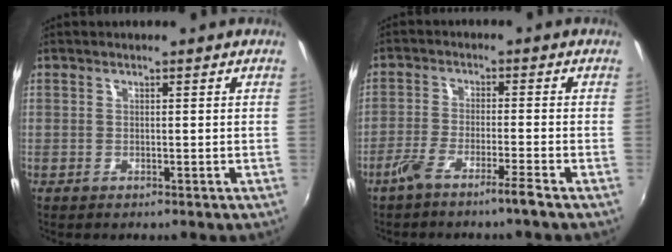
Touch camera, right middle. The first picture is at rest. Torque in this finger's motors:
{"motor_torque": [0.28, -0.23, 0.06, 0.05]}